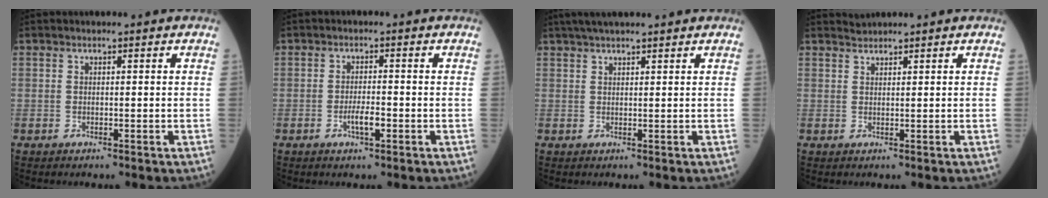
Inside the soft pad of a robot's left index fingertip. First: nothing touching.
{"total": 2.8, "force": [-1.3, 0.5, 2.4], "torque": [-0.043, -0.005, -0.025]}
{"total": 6.2, "force": [5.2, 0.4, 3.4], "torque": [-0.049, 0.029, 0.081]}
{"total": 0.9, "force": [0.8, -0.3, -0.4], "torque": [0.000, 0.003, 0.021]}